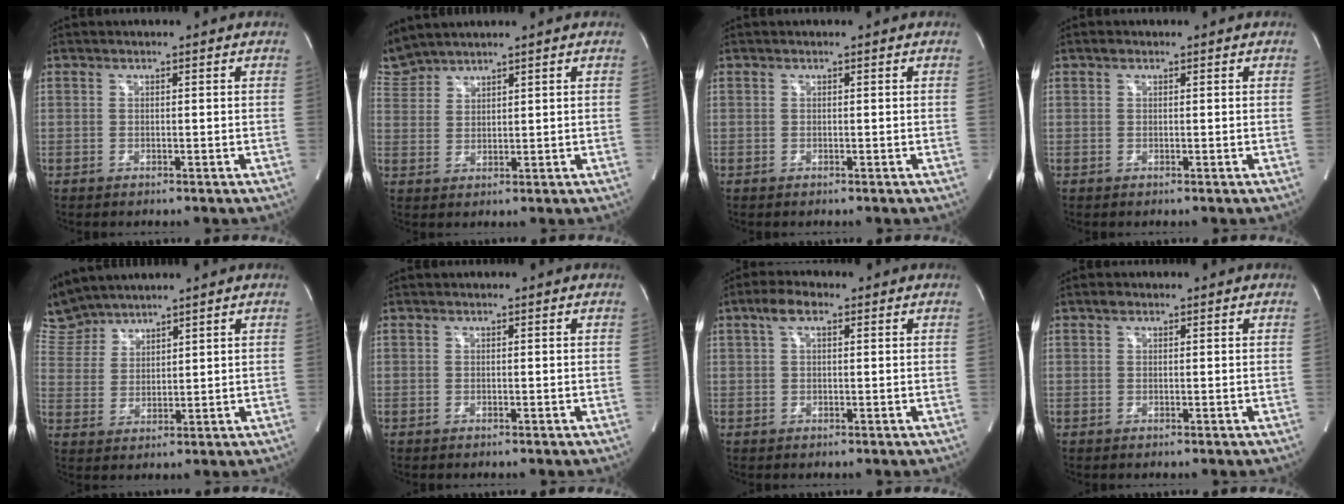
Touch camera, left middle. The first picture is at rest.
{"total": 4.8, "force": [4.8, 0.0, 0.3], "torque": [-0.029, 0.019, 0.108]}
{"total": 0.0}
{"total": 0.5, "force": [0.3, 0.3, 0.2], "torque": [-0.008, 0.006, 0.005]}
{"total": 7.3, "force": [7.1, 1.3, 0.2], "torque": [-0.020, 0.014, 0.160]}
{"total": 0.0}
{"total": 3.6, "force": [1.8, 1.4, 2.8], "torque": [-0.062, 0.020, 0.035]}
{"total": 0.9, "force": [0.6, 0.6, 0.4], "torque": [-0.012, 0.008, 0.010]}